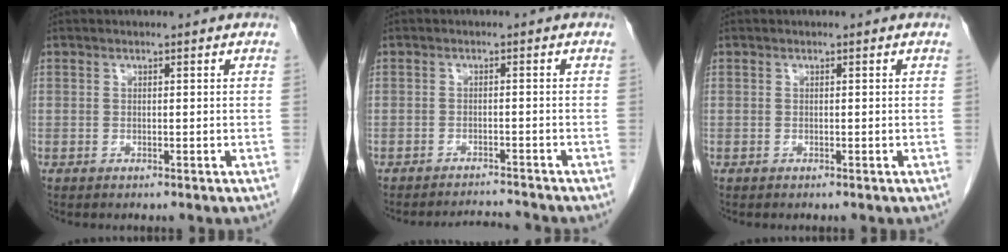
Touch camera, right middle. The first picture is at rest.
{"total": 3.7, "force": [-3.5, -1.0, -0.4], "torque": [0.005, -0.008, -0.055]}
{"total": 0.0}